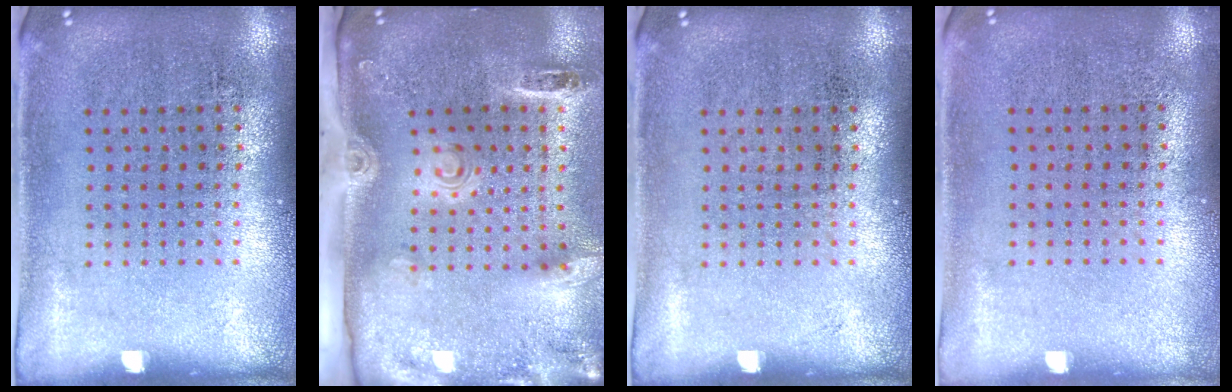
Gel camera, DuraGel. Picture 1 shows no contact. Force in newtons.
{"total": 2.9, "press": 2.0, "slide": 2.1}
{"total": 0.0}
{"total": 0.0}